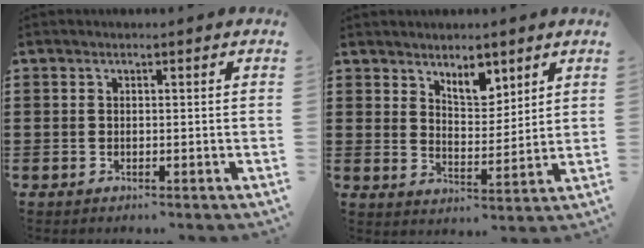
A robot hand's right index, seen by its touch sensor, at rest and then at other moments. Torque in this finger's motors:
{"motor_torque": [0.03, -0.01, 0.13, 0.04]}